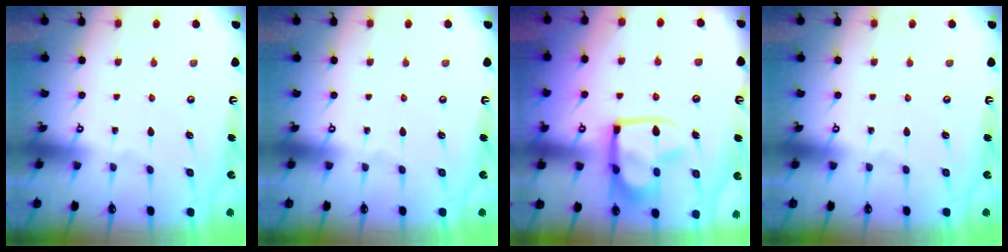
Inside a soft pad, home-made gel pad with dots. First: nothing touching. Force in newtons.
{"total": 0.0}
{"total": 15.9, "press": 15.8, "slide": 1.7}
{"total": 0.0}